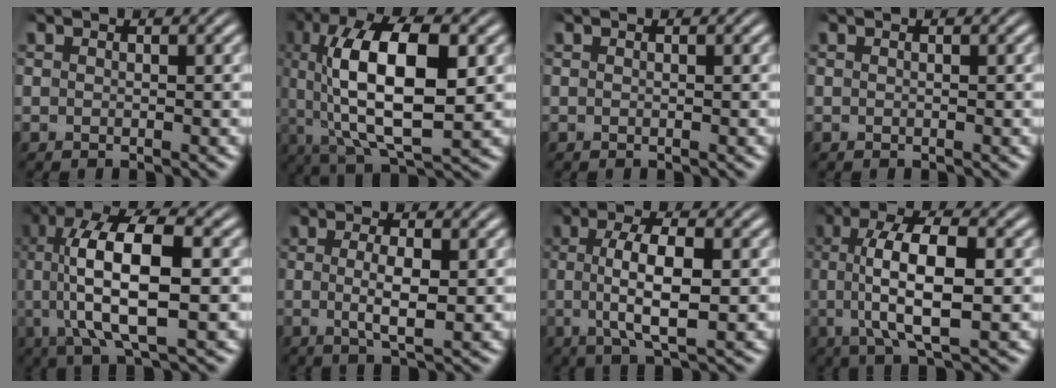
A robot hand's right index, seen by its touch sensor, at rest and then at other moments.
{"total": 11.9, "force": [0.4, 5.7, 10.4], "torque": [-0.205, -0.015, 0.017]}
{"total": 0.0}
{"total": 0.0}
{"total": 9.6, "force": [0.8, 4.2, 8.7], "torque": [-0.164, -0.006, 0.015]}
{"total": 3.3, "force": [-0.4, 0.8, 3.2], "torque": [-0.061, -0.012, -0.004]}
{"total": 5.7, "force": [-0.5, 2.0, 5.3], "torque": [-0.097, -0.010, -0.007]}
{"total": 7.5, "force": [-0.3, 2.7, 7.0], "torque": [-0.129, -0.007, -0.005]}